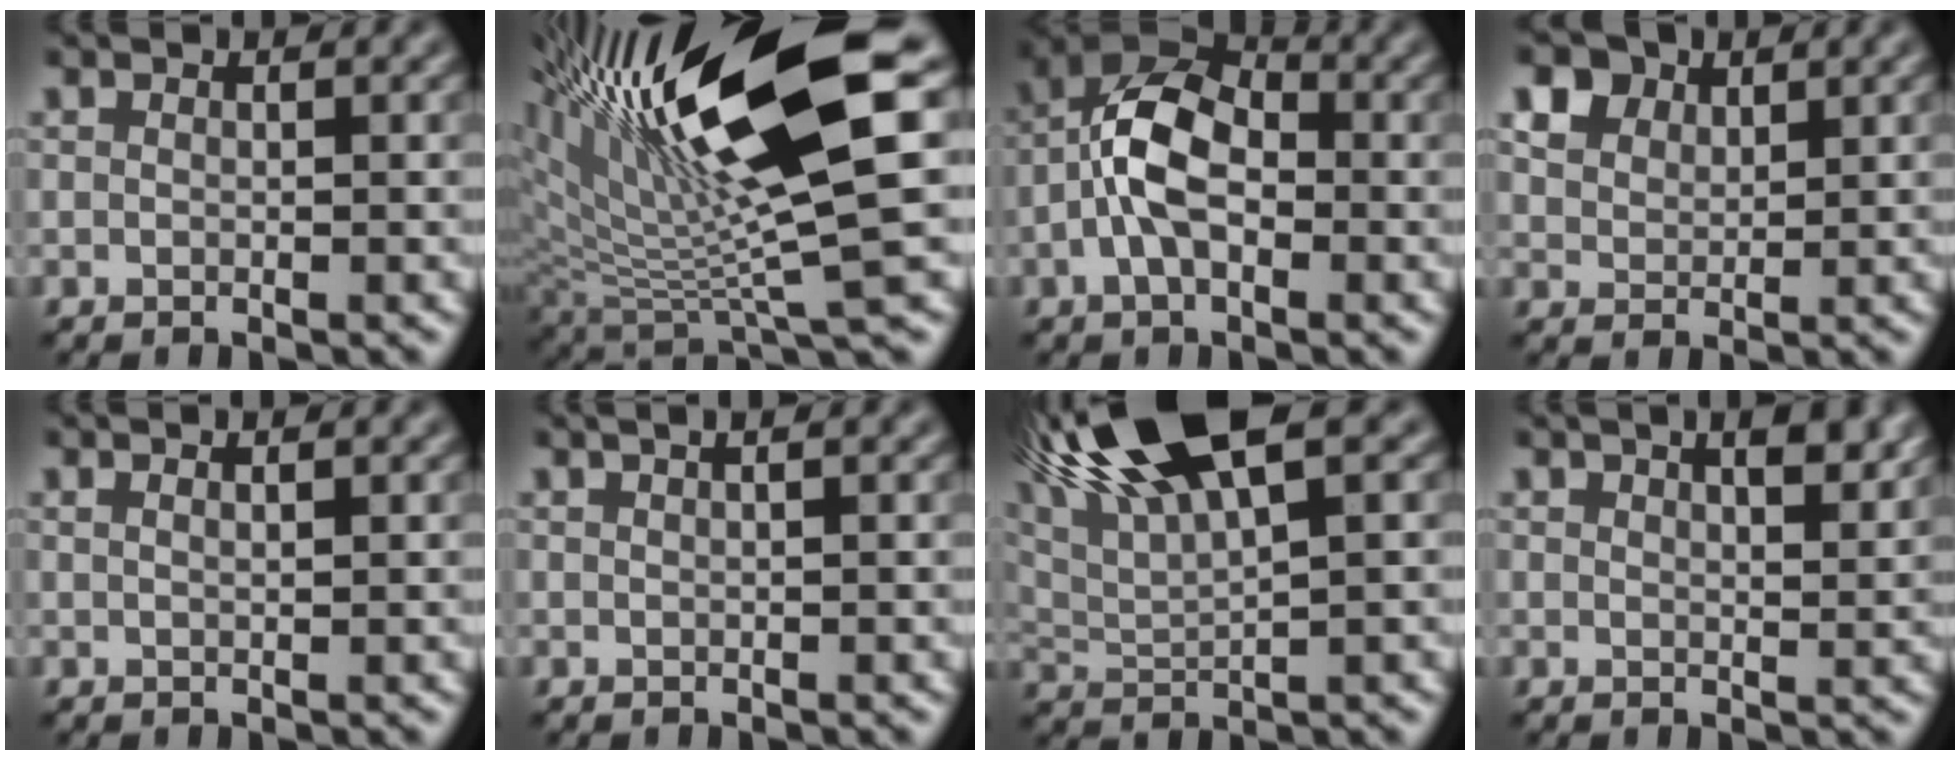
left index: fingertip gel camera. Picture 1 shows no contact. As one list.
[{"total": 15.1, "force": [6.3, 3.5, 13.2], "torque": [-0.234, 0.004, 0.117]}, {"total": 6.5, "force": [-1.3, 3.5, 5.3], "torque": [-0.108, 0.015, -0.033]}, {"total": 5.7, "force": [3.8, 3.4, 2.4], "torque": [-0.073, 0.006, 0.066]}, {"total": 1.1, "force": [0.6, 0.3, 0.8], "torque": [-0.005, -0.003, 0.006]}, {"total": 3.4, "force": [1.8, 1.7, 2.3], "torque": [-0.008, 0.015, -0.005]}, {"total": 11.8, "force": [6.6, 3.4, 9.2], "torque": [-0.175, 0.028, 0.112]}, {"total": 3.1, "force": [2.1, 0.9, 2.1], "torque": [-0.024, 0.002, 0.028]}]